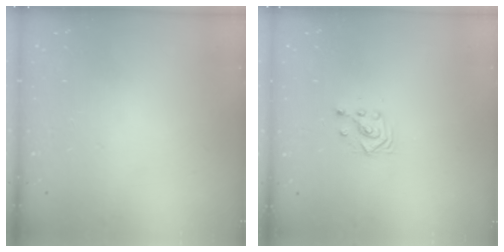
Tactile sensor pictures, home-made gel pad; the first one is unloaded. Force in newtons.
{"total": 3.0, "press": 3.0, "slide": 0.1}